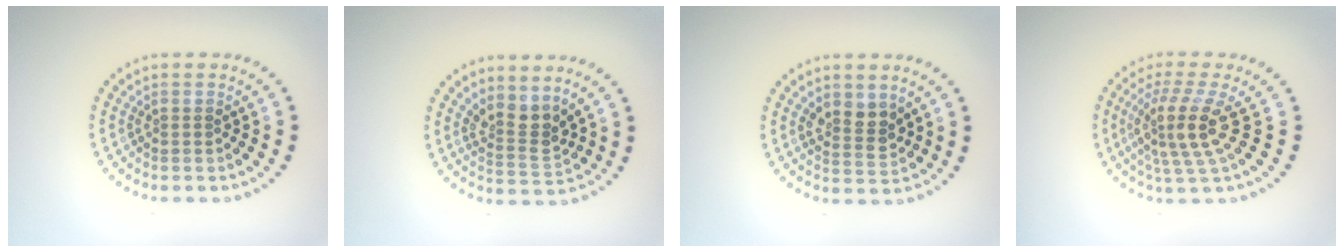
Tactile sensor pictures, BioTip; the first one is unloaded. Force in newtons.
{"total": 2.8, "press": 2.0, "slide": 1.9}
{"total": 2.6, "press": 2.4, "slide": 0.9}
{"total": 4.3, "press": 3.2, "slide": 2.8}